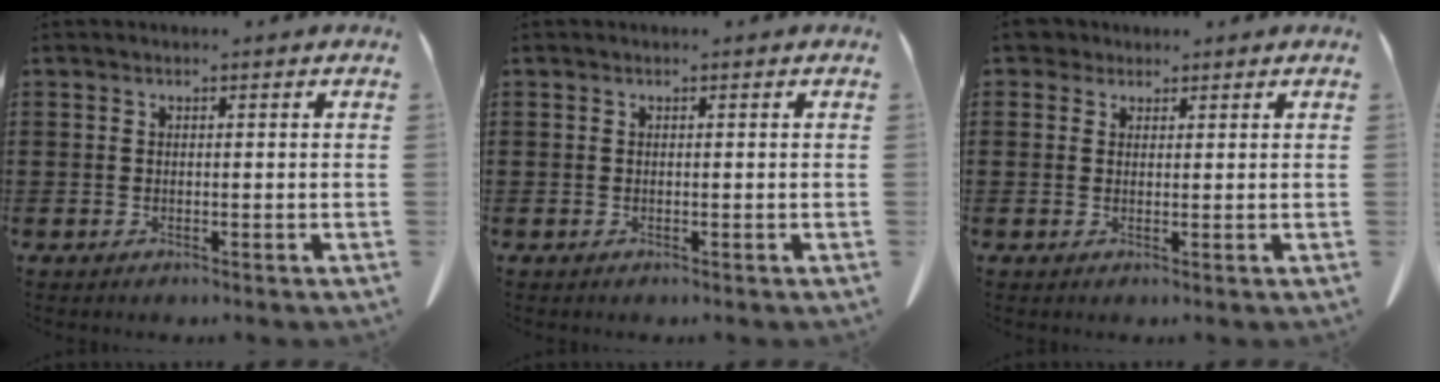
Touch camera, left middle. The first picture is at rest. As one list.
[{"total": 0.0}, {"total": 2.4, "force": [1.8, 1.4, 0.7], "torque": [-0.022, 0.010, 0.035]}]